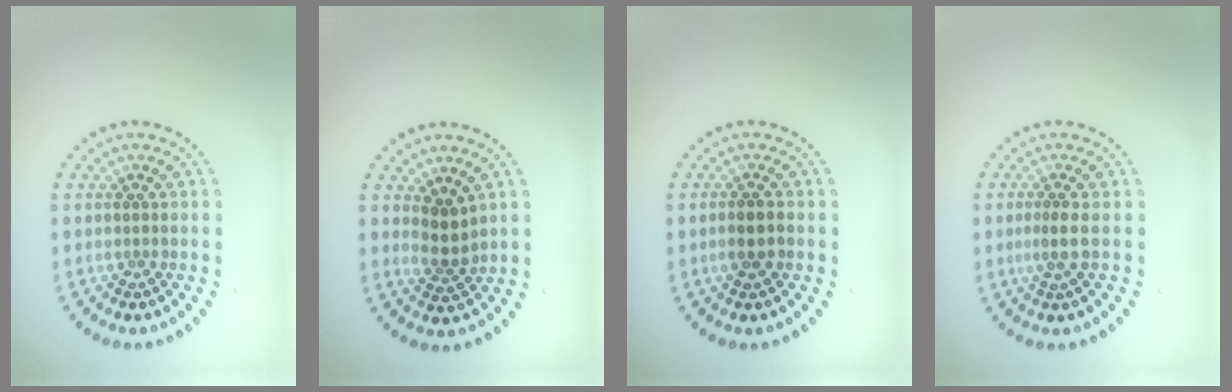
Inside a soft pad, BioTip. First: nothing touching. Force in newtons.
{"total": 2.2, "press": 1.8, "slide": 1.3}
{"total": 1.8, "press": 1.7, "slide": 0.4}
{"total": 1.7, "press": 1.2, "slide": 1.1}